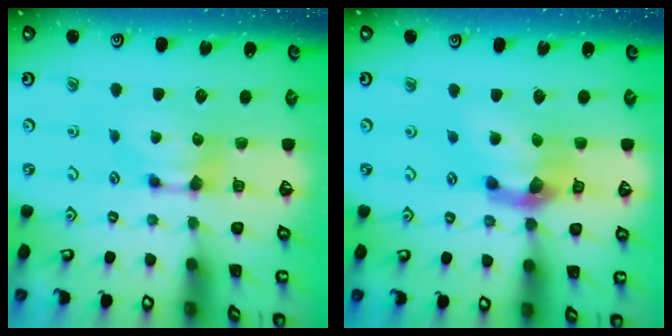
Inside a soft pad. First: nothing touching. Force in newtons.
{"total": 5.5, "press": 4.9, "slide": 2.4}